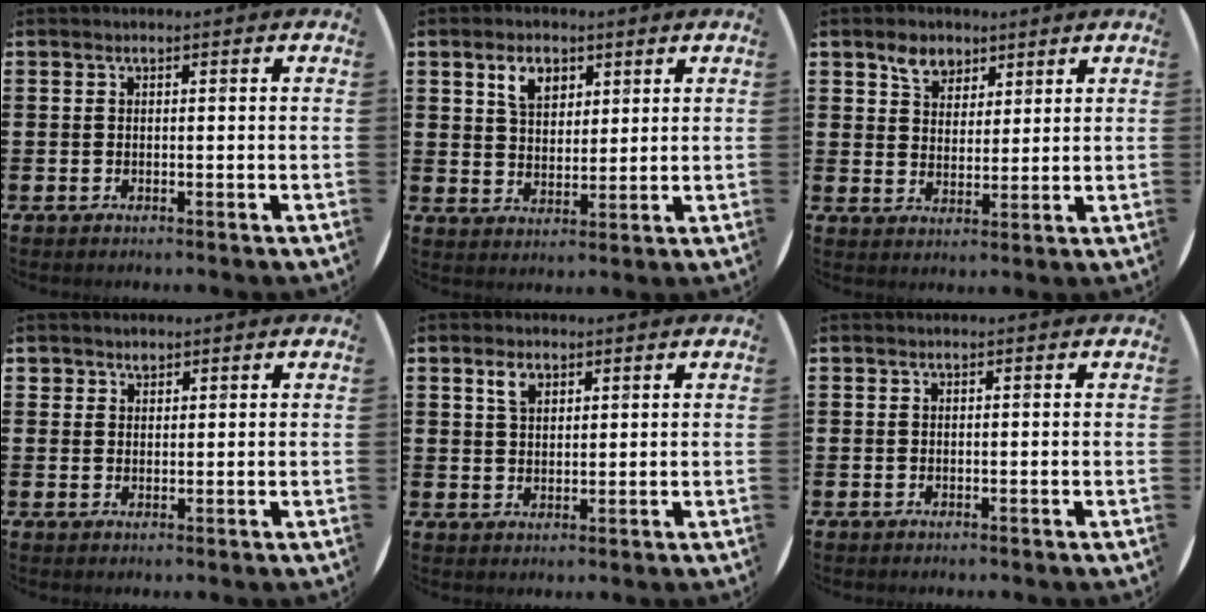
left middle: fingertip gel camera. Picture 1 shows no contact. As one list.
[{"total": 4.3, "force": [2.6, 2.6, 2.2], "torque": [-0.035, 0.003, 0.045]}, {"total": 4.2, "force": [3.1, 2.6, 0.9], "torque": [-0.019, 0.003, 0.059]}, {"total": 1.5, "force": [1.3, 0.8, 0.0], "torque": [0.007, -0.001, 0.023]}, {"total": 2.7, "force": [1.8, 1.5, 1.3], "torque": [-0.014, -0.003, 0.030]}, {"total": 0.0}]